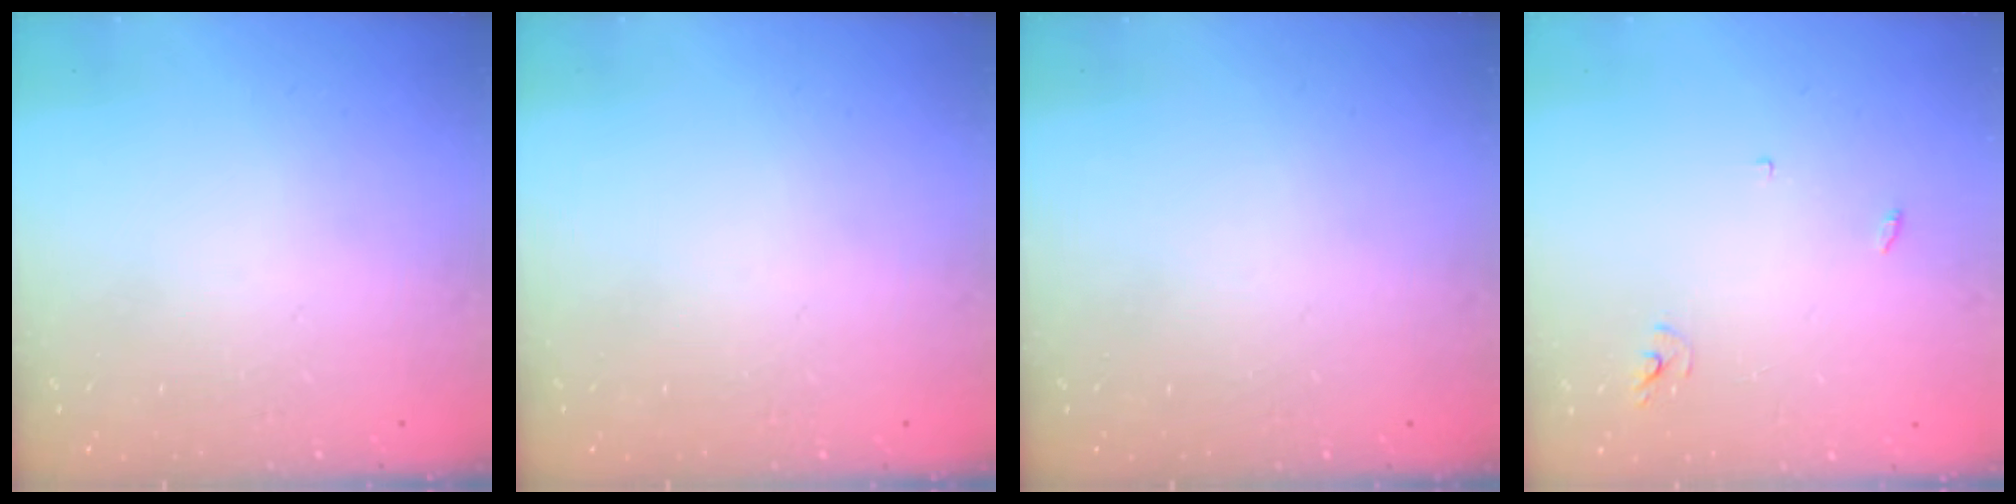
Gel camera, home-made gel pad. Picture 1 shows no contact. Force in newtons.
{"total": 0.0}
{"total": 0.0}
{"total": 2.5, "press": 2.5, "slide": 0.1}